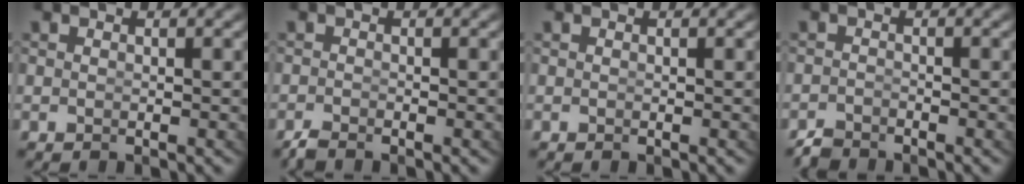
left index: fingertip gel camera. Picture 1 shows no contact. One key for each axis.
{"total": 1.4, "fx": -1.4, "fy": -0.1, "fz": 0.1, "tx": -0.006, "ty": -0.014, "tz": -0.019}
{"total": 0.0}
{"total": 1.9, "fx": -1.8, "fy": 0.0, "fz": -0.2, "tx": 0.001, "ty": -0.016, "tz": -0.028}